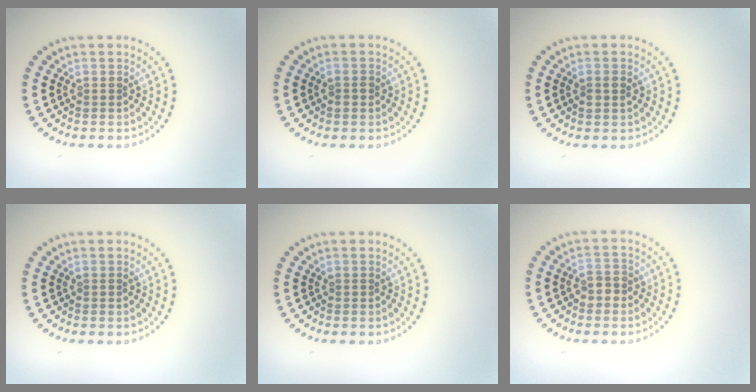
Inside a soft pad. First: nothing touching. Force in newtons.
{"total": 0.9, "press": 0.9, "slide": 0.1}
{"total": 1.1, "press": 1.0, "slide": 0.3}
{"total": 0.0}
{"total": 0.0}
{"total": 1.7, "press": 1.6, "slide": 0.5}